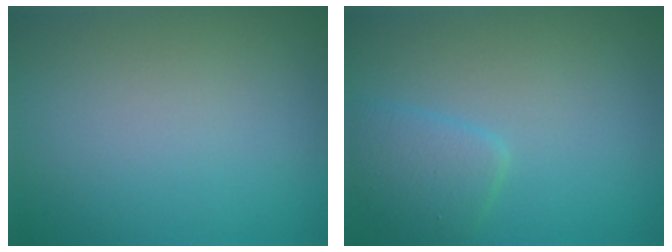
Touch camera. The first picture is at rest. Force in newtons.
{"total": 2.4, "press": 2.4, "slide": 0.0}